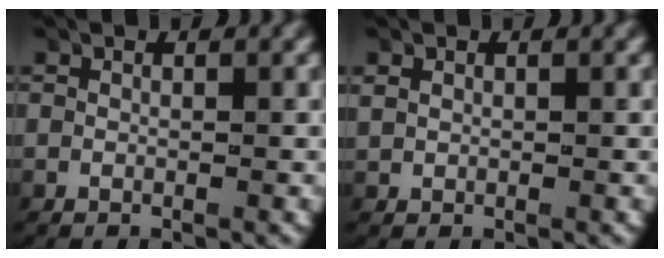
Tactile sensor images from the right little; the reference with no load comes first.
{"total": 0.9, "force": [0.4, 0.6, 0.4], "torque": [-0.014, 0.004, 0.012]}